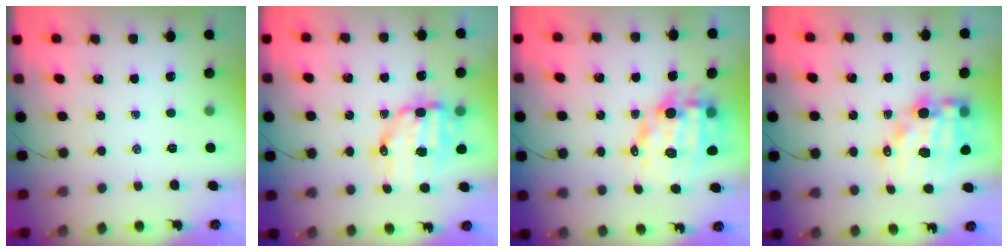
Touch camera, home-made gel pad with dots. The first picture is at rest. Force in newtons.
{"total": 10.7, "press": 10.5, "slide": 2.0}
{"total": 12.0, "press": 11.6, "slide": 3.2}
{"total": 14.5, "press": 14.0, "slide": 3.7}